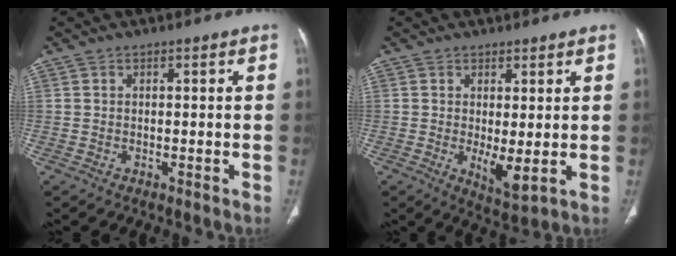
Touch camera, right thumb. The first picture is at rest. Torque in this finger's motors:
{"motor_torque": [1.00, 0.78, 0.00, 0.12, 0.03]}